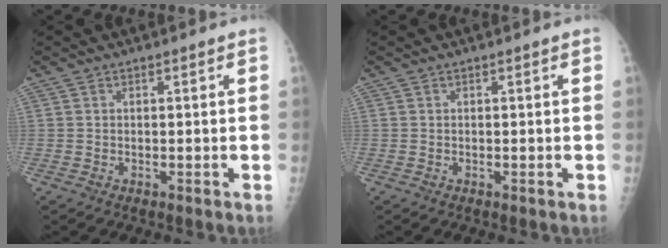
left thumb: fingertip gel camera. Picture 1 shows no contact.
{"total": 0.0}